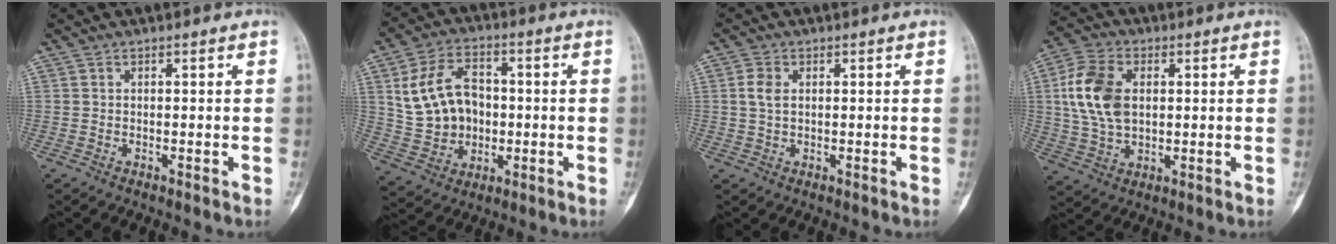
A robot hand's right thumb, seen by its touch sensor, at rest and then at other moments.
{"total": 13.5, "force": [1.2, 10.4, 8.6], "torque": [-0.130, 0.016, 0.030]}
{"total": 2.9, "force": [0.5, 2.0, 2.1], "torque": [-0.047, 0.005, 0.010]}
{"total": 12.3, "force": [1.9, 8.1, 9.1], "torque": [-0.182, 0.007, 0.036]}